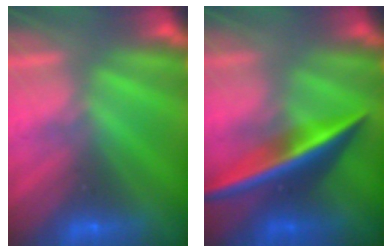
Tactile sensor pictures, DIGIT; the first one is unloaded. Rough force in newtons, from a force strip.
{"total": 2.5}